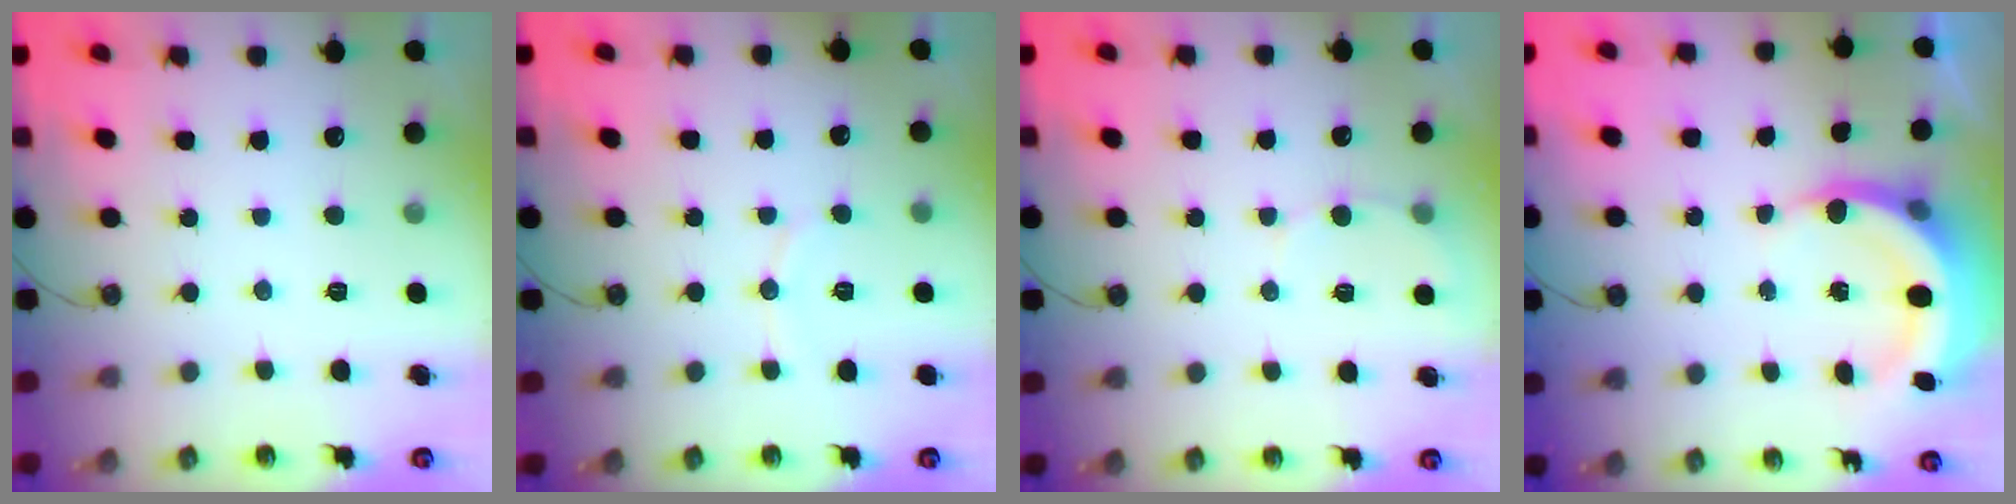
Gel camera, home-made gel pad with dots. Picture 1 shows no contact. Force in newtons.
{"total": 5.0, "press": 5.0, "slide": 0.2}
{"total": 4.3, "press": 4.3, "slide": 0.4}
{"total": 7.2, "press": 7.0, "slide": 1.3}